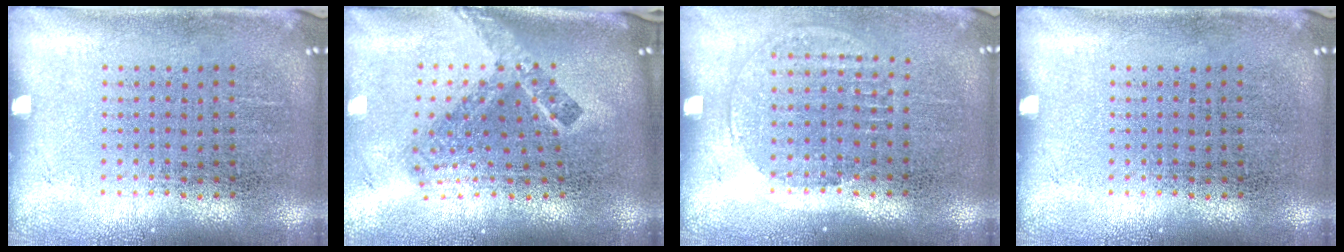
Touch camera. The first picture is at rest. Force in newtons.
{"total": 2.5, "press": 1.6, "slide": 1.9}
{"total": 1.3, "press": 1.2, "slide": 0.5}
{"total": 0.0}